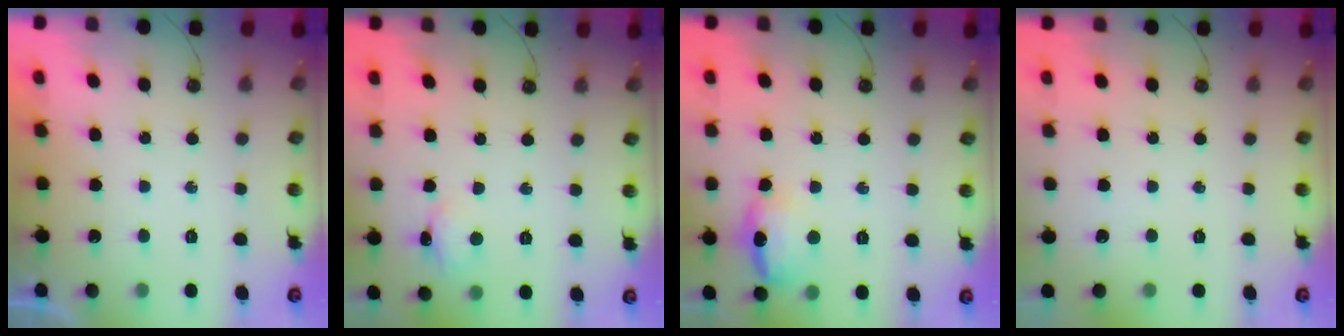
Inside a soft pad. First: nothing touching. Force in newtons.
{"total": 5.3, "press": 5.3, "slide": 0.8}
{"total": 12.8, "press": 12.8, "slide": 1.0}
{"total": 0.0}